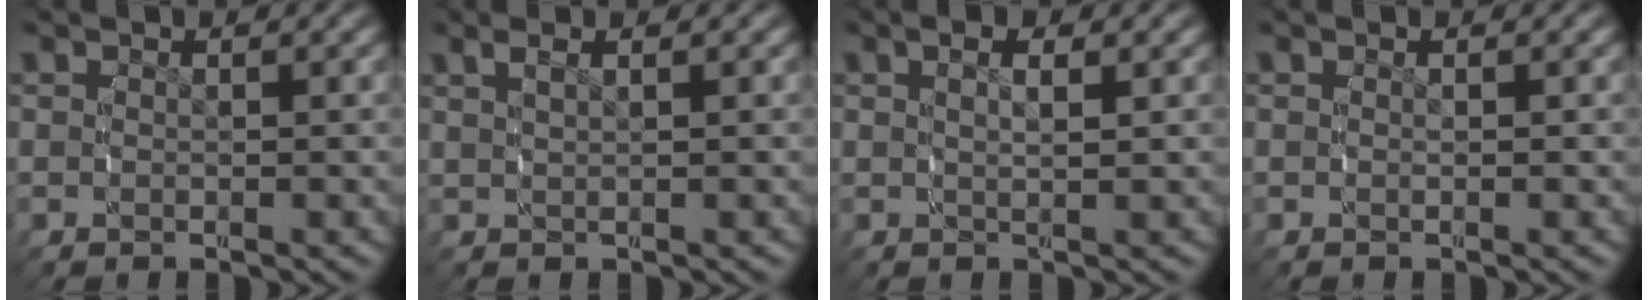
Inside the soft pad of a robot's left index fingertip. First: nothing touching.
{"total": 1.5, "force": [1.0, -0.4, 0.9], "torque": [-0.013, 0.003, 0.025]}
{"total": 2.6, "force": [1.2, 0.7, 2.2], "torque": [-0.019, 0.008, 0.016]}
{"total": 0.0}